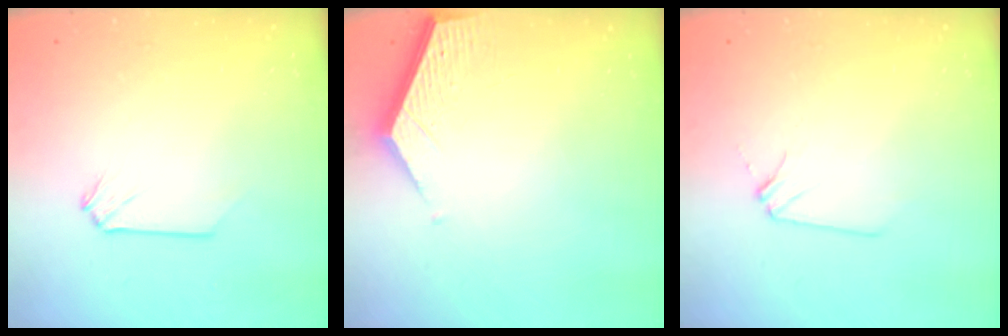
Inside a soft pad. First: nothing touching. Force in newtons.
{"total": 3.6, "press": 3.6, "slide": 0.4}
{"total": 2.8, "press": 2.8, "slide": 0.6}